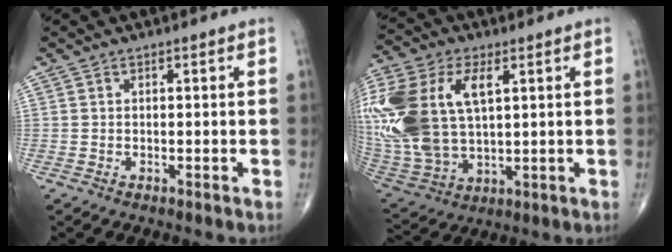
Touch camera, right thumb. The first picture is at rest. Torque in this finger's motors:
{"motor_torque": [2.44, 2.56, 2.05, 0.72, 0.48]}